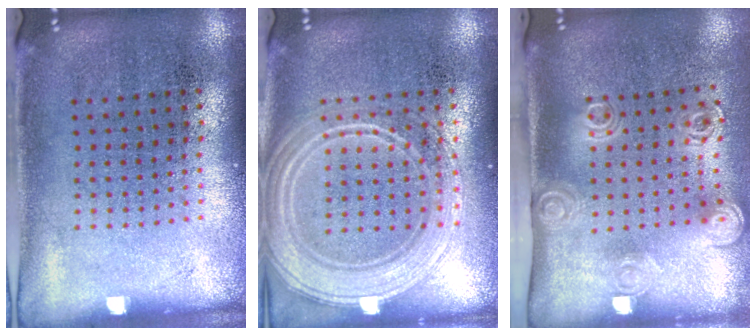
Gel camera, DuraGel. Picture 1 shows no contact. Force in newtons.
{"total": 2.5, "press": 2.5, "slide": 0.4}
{"total": 2.0, "press": 1.4, "slide": 1.4}